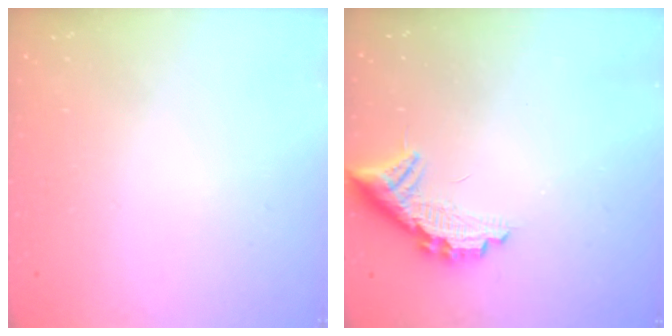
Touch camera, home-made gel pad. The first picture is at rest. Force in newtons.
{"total": 12.5, "press": 12.5, "slide": 1.1}